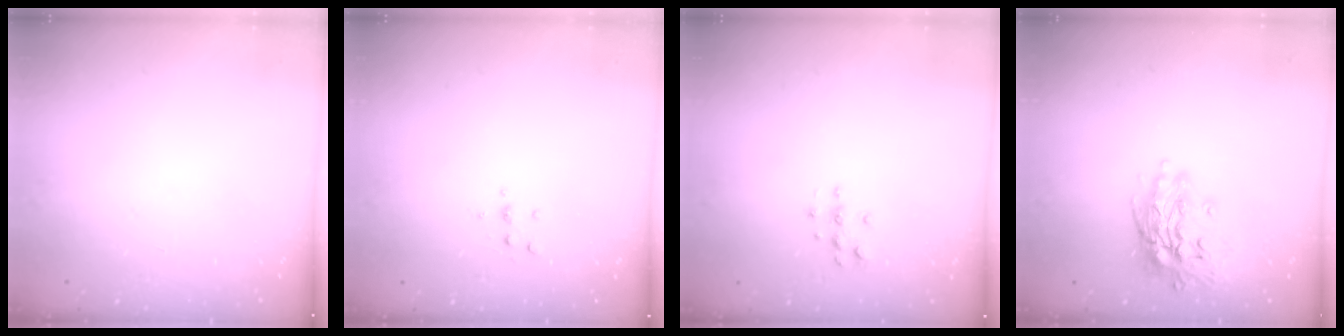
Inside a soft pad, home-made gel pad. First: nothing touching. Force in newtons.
{"total": 4.9, "press": 4.8, "slide": 1.1}
{"total": 4.0, "press": 4.0, "slide": 0.5}
{"total": 15.7, "press": 15.5, "slide": 2.5}